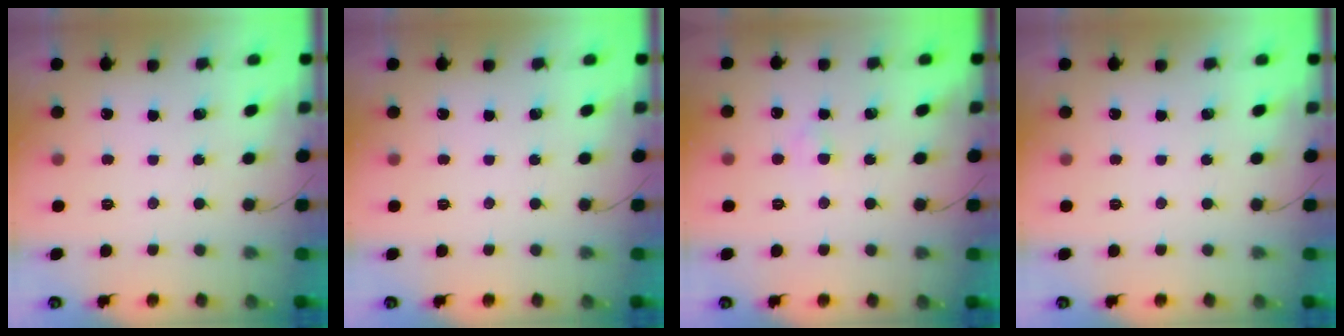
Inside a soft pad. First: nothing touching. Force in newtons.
{"total": 0.0}
{"total": 2.4, "press": 2.2, "slide": 1.0}
{"total": 0.0}